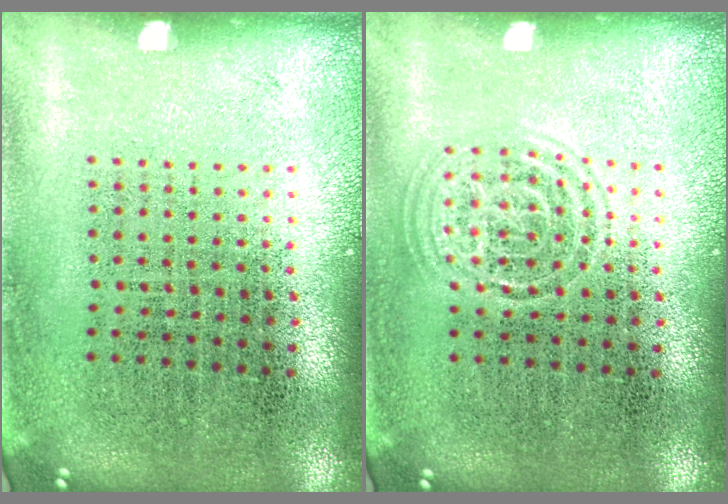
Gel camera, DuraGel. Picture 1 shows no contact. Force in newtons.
{"total": 1.4, "press": 1.3, "slide": 0.3}